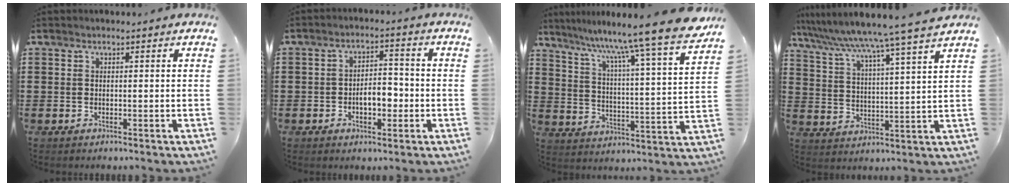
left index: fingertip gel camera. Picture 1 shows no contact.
{"total": 5.0, "force": [-1.5, 2.6, 4.0], "torque": [-0.056, 0.003, -0.032]}
{"total": 10.2, "force": [8.8, -1.9, 4.8], "torque": [-0.109, -0.076, 0.134]}
{"total": 6.4, "force": [5.6, -1.6, 2.6], "torque": [-0.075, -0.047, 0.086]}